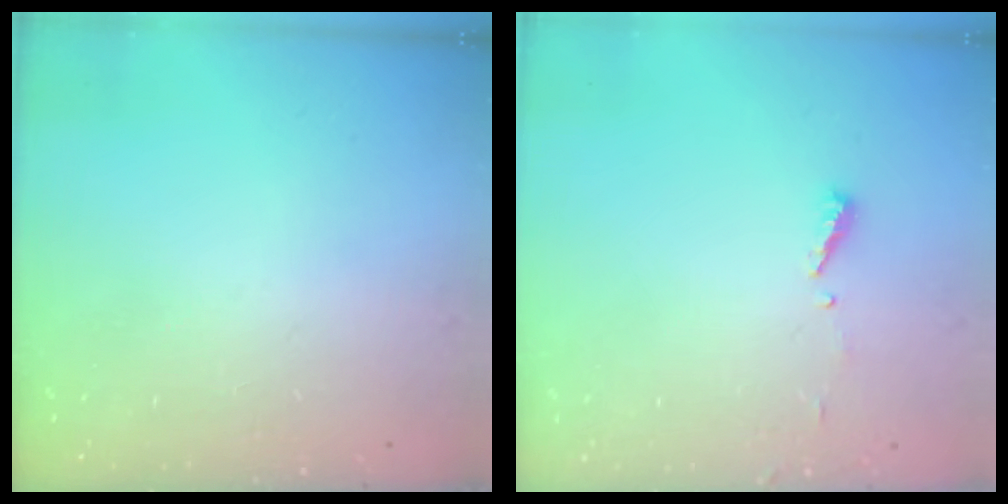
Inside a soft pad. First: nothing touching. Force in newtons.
{"total": 4.4, "press": 4.4, "slide": 0.3}